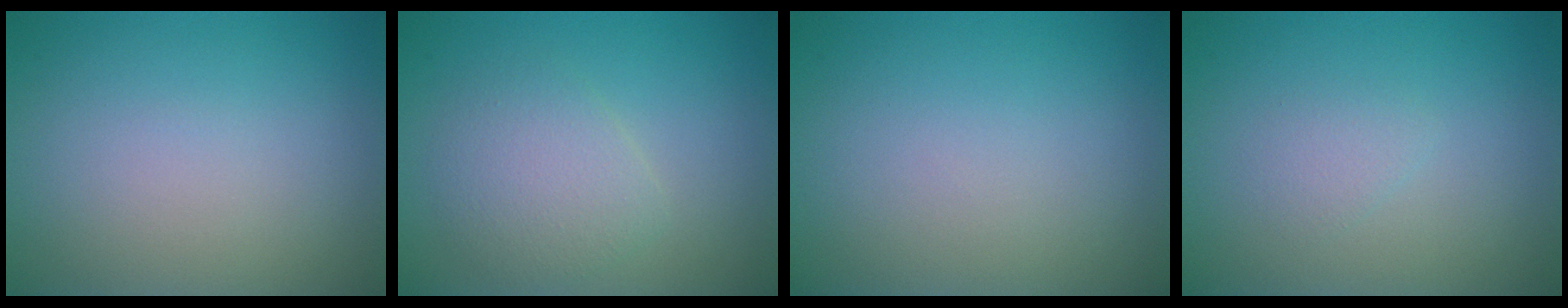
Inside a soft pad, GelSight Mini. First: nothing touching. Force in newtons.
{"total": 3.0, "press": 3.0, "slide": 0.0}
{"total": 0.0}
{"total": 1.0, "press": 1.0, "slide": 0.0}